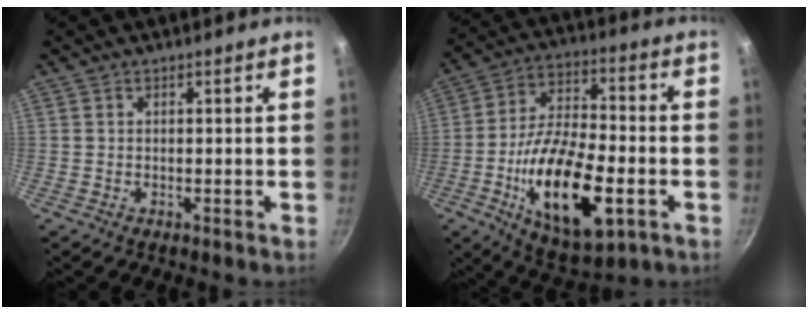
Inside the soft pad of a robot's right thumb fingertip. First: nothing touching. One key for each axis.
{"total": 21.5, "fx": -6.3, "fy": 9.5, "fz": 18.2, "tx": -0.308, "ty": 0.022, "tz": -0.104}